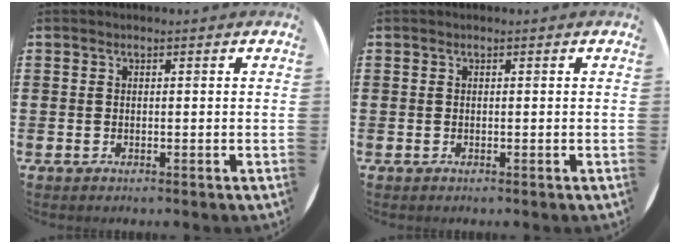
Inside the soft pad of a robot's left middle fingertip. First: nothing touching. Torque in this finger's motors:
{"motor_torque": [-0.04, 0.04, 0.02, 0.00]}